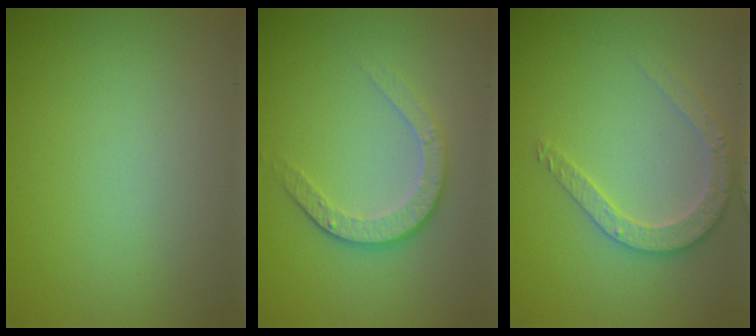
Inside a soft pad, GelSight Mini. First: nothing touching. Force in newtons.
{"total": 3.5, "press": 2.7, "slide": 2.3}
{"total": 2.7, "press": 2.7, "slide": 0.3}